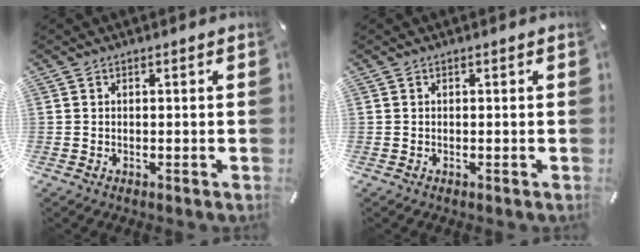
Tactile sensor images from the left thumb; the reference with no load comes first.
{"total": 0.0}